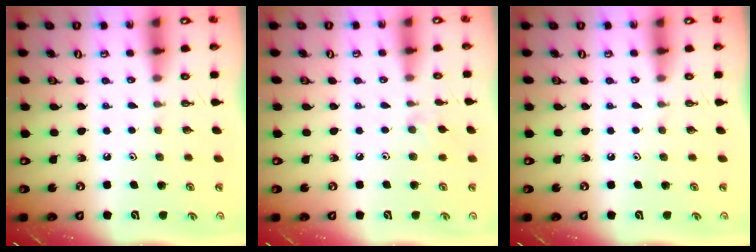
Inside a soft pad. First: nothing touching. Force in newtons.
{"total": 4.6, "press": 4.5, "slide": 0.8}
{"total": 0.0}